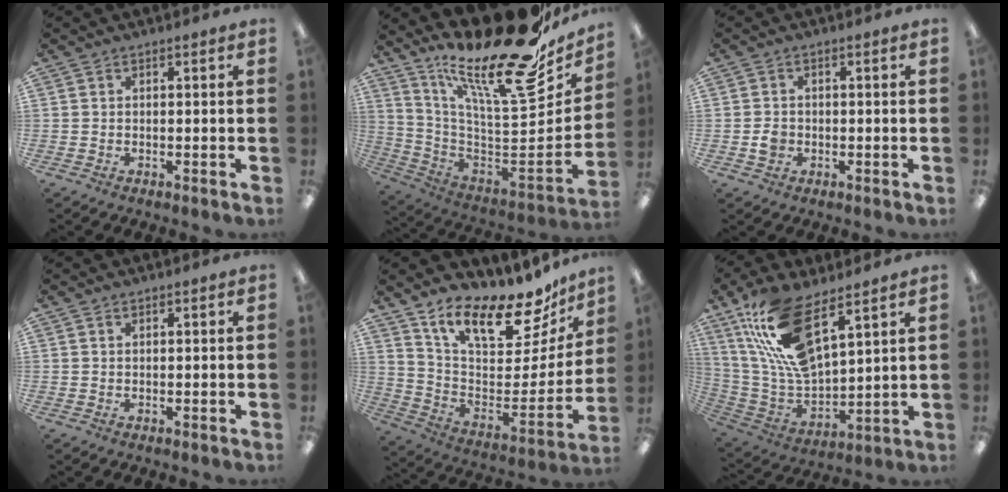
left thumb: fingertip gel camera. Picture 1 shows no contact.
{"total": 25.6, "force": [17.5, 7.3, 17.1], "torque": [-0.228, -0.153, 0.291]}
{"total": 2.6, "force": [-0.4, 2.1, 1.4], "torque": [-0.026, 0.005, -0.008]}
{"total": 0.8, "force": [0.3, 0.3, 0.7], "torque": [-0.014, 0.002, 0.005]}
{"total": 19.6, "force": [14.8, 7.0, 10.9], "torque": [-0.161, -0.116, 0.251]}
{"total": 18.6, "force": [11.4, 7.4, 12.8], "torque": [-0.280, -0.052, 0.202]}